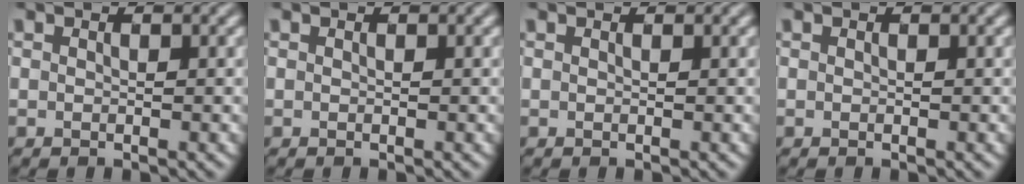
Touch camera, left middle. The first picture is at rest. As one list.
[{"total": 0.0}, {"total": 0.6, "force": [0.6, 0.0, 0.1], "torque": [-0.003, -0.002, 0.005]}, {"total": 0.0}]